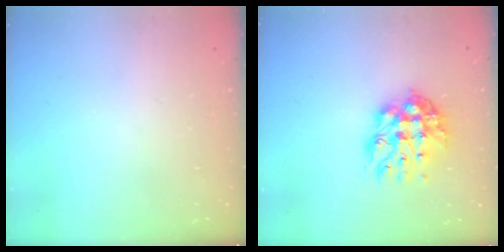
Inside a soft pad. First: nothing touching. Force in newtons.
{"total": 12.1, "press": 12.0, "slide": 1.1}